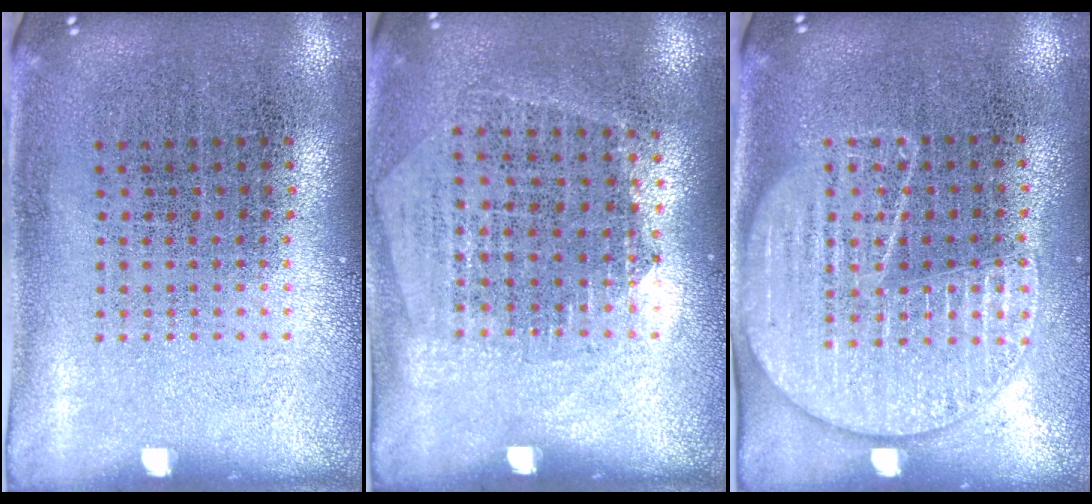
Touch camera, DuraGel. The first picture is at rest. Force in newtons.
{"total": 1.3, "press": 1.1, "slide": 0.6}
{"total": 1.8, "press": 1.6, "slide": 0.8}